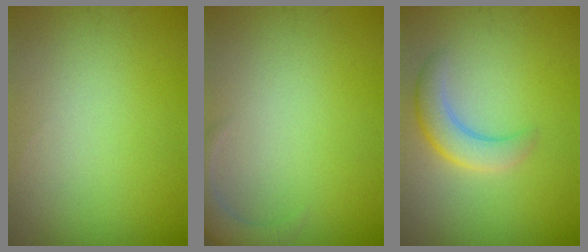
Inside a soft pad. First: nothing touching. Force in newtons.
{"total": 2.3, "press": 2.3, "slide": 0.4}
{"total": 3.2, "press": 3.2, "slide": 0.2}